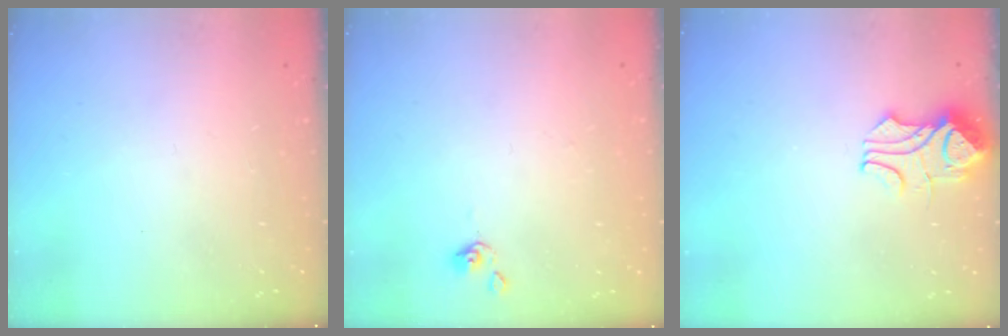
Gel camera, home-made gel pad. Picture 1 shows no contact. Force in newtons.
{"total": 0.0}
{"total": 3.7, "press": 3.6, "slide": 0.9}